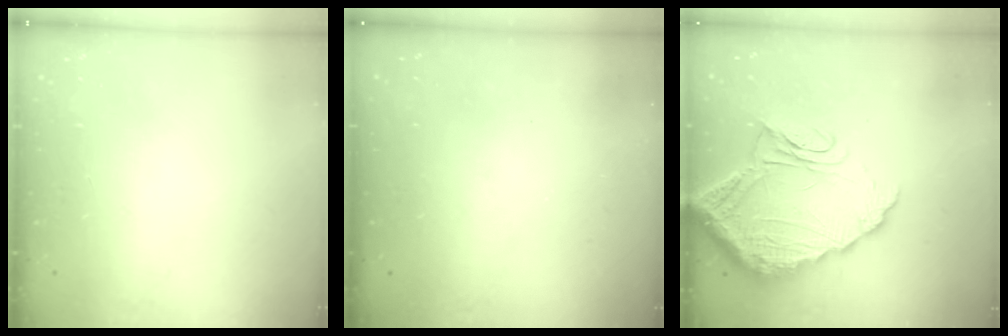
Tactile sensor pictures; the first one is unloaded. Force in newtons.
{"total": 3.2, "press": 3.2, "slide": 0.1}
{"total": 18.8, "press": 18.7, "slide": 1.7}